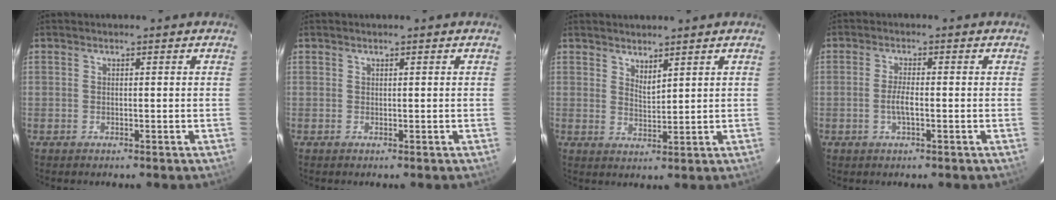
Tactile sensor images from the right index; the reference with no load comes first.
{"total": 0.0}
{"total": 2.9, "force": [2.4, 0.7, 1.3], "torque": [-0.020, -0.002, 0.043]}
{"total": 2.9, "force": [-0.9, 0.5, 2.7], "torque": [-0.055, -0.002, -0.017]}